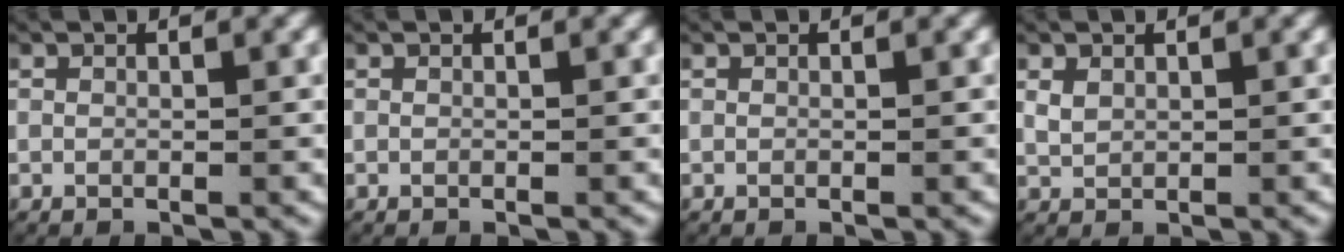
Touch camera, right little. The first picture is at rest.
{"total": 0.0}
{"total": 0.0}
{"total": 1.2, "force": [0.7, 0.6, 0.9], "torque": [-0.021, -0.001, 0.019]}